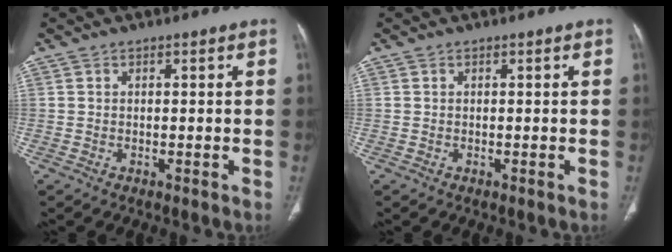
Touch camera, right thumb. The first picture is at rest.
{"total": 0.0}